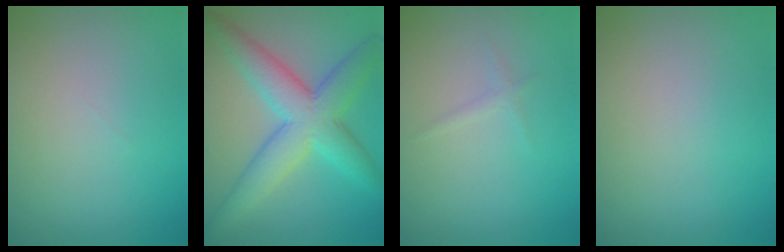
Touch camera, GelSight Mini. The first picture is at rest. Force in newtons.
{"total": 6.8, "press": 6.8, "slide": 0.1}
{"total": 0.6, "press": 0.6, "slide": 0.1}
{"total": 0.0}